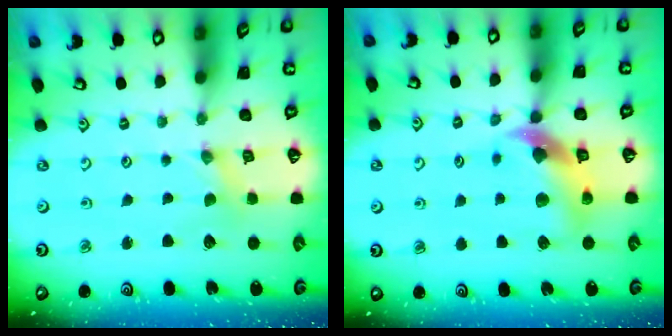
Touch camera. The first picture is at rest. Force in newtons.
{"total": 10.2, "press": 10.1, "slide": 1.6}